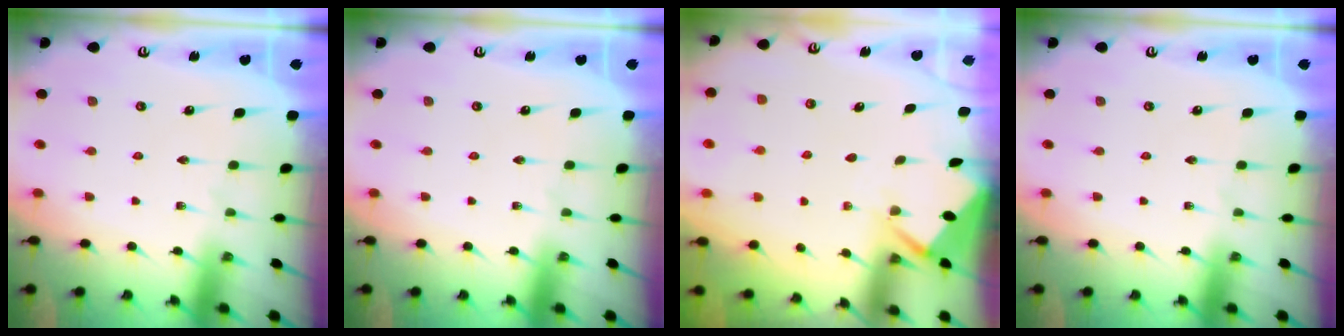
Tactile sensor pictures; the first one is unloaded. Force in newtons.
{"total": 0.0}
{"total": 2.6, "press": 2.6, "slide": 0.4}
{"total": 0.0}